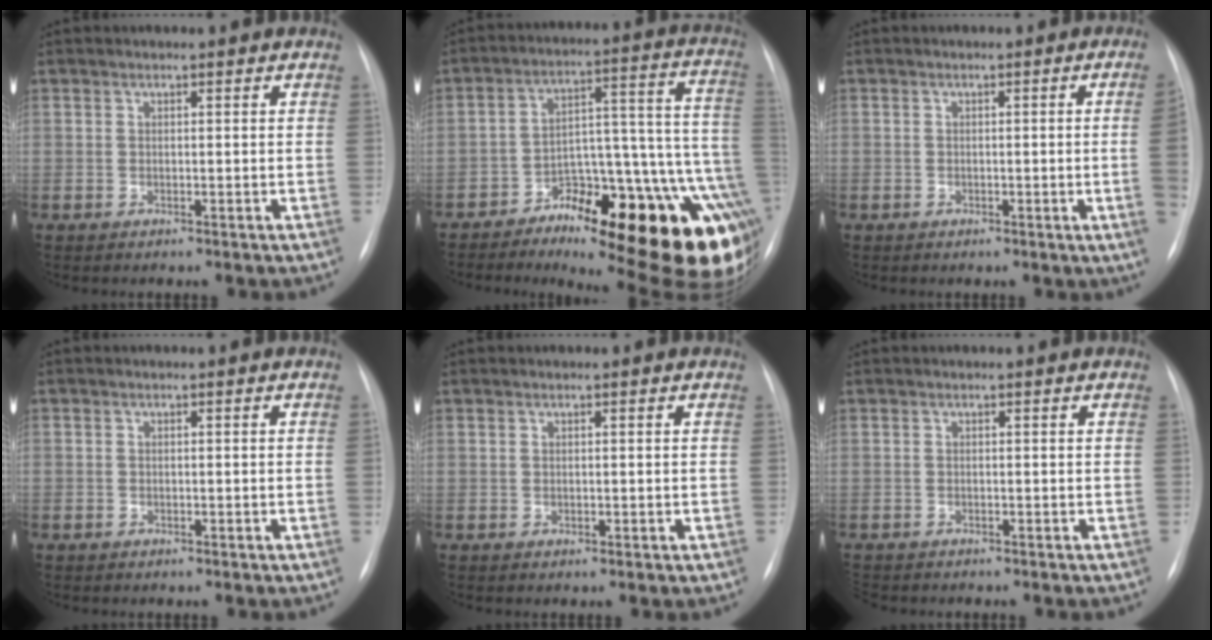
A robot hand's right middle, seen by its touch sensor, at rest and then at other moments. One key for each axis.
{"total": 29.1, "fx": -15.5, "fy": 7.7, "fz": 23.4, "tx": -0.185, "ty": 0.034, "tz": -0.200}
{"total": 3.3, "fx": -0.3, "fy": -0.5, "fz": 3.2, "tx": -0.045, "ty": -0.004, "tz": -0.003}
{"total": 0.6, "fx": -0.4, "fy": 0.2, "fz": 0.4, "tx": -0.012, "ty": 0.003, "tz": -0.005}
{"total": 0.7, "fx": -0.1, "fy": 0.4, "fz": 0.5, "tx": -0.011, "ty": -0.003, "tz": 0.000}
{"total": 1.7, "fx": -1.6, "fy": 0.7, "fz": 0.3, "tx": -0.006, "ty": -0.004, "tz": -0.024}